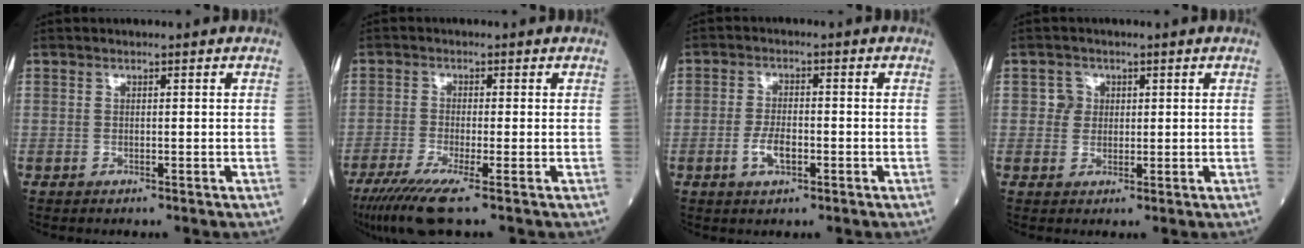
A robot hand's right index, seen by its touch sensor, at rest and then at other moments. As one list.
[{"total": 7.1, "force": [-4.5, 0.1, 5.5], "torque": [-0.101, -0.022, -0.084]}, {"total": 4.0, "force": [-1.5, 1.5, 3.3], "torque": [-0.064, 0.003, -0.025]}, {"total": 2.3, "force": [0.6, 2.2, 0.4], "torque": [0.000, 0.002, 0.006]}]